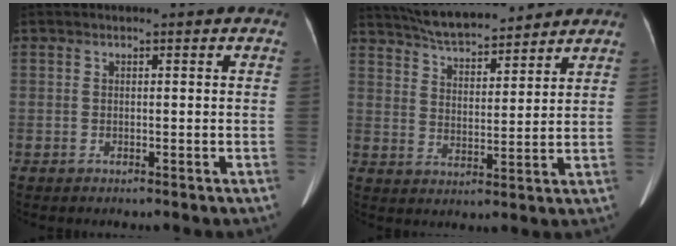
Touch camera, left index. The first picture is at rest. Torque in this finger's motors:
{"motor_torque": [0.04, -0.99, 0.10, 0.02]}